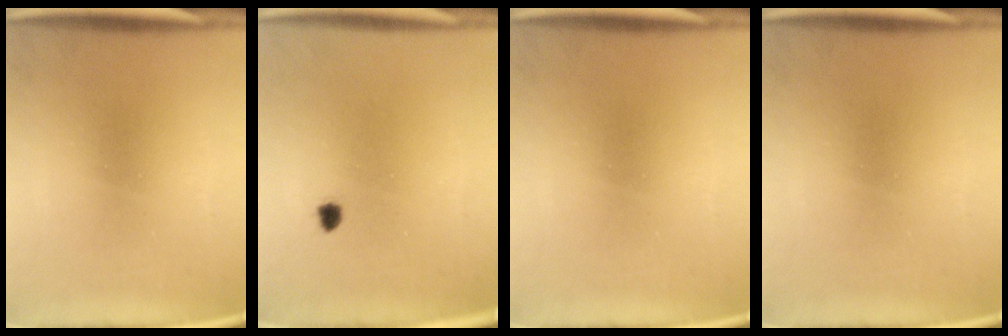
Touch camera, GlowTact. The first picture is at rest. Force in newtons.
{"total": 1.1}
{"total": 0.0}
{"total": 0.0}